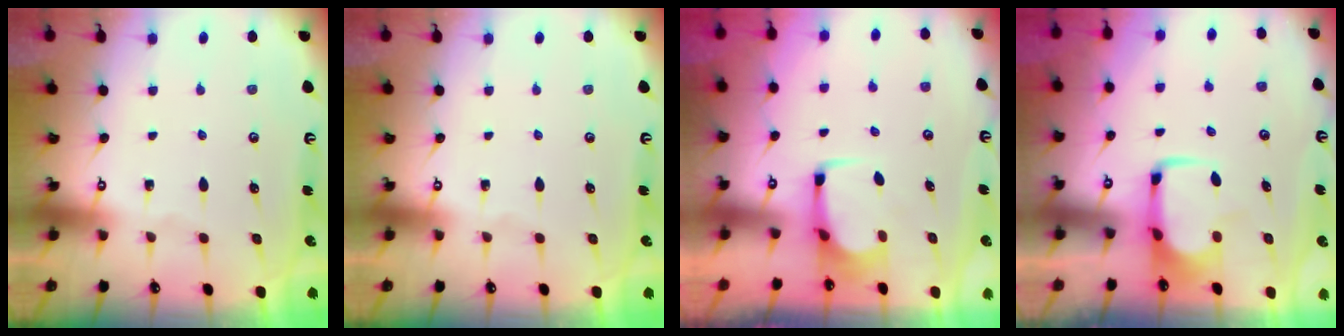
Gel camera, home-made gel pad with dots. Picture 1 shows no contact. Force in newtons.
{"total": 0.0}
{"total": 2.1, "press": 2.1, "slide": 0.2}
{"total": 1.8, "press": 1.8, "slide": 0.5}